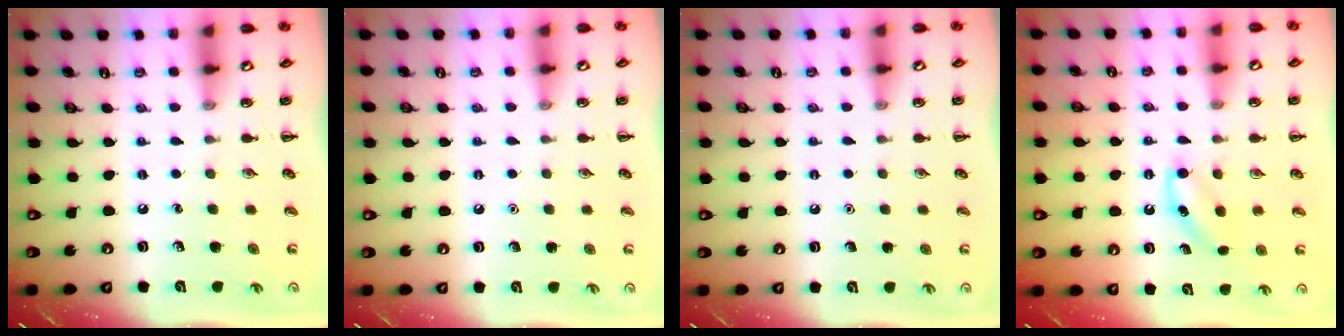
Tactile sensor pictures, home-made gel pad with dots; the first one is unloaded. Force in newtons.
{"total": 1.6, "press": 1.5, "slide": 0.1}
{"total": 1.6, "press": 1.6, "slide": 0.1}
{"total": 6.1, "press": 5.9, "slide": 1.6}